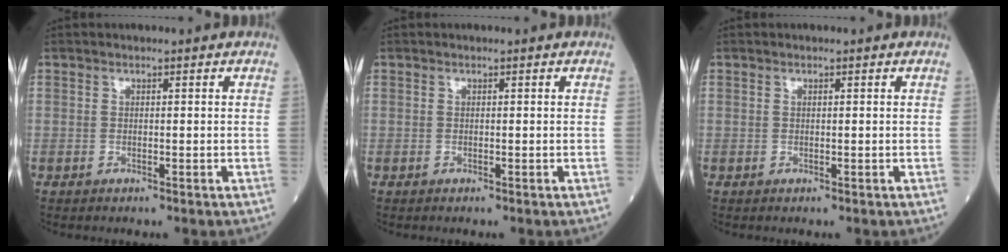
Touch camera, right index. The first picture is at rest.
{"total": 0.0}
{"total": 0.0}